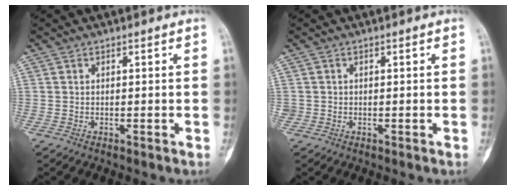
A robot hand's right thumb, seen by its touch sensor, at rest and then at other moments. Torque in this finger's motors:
{"motor_torque": [-0.09, -0.20, 0.27, -0.08, -0.02]}